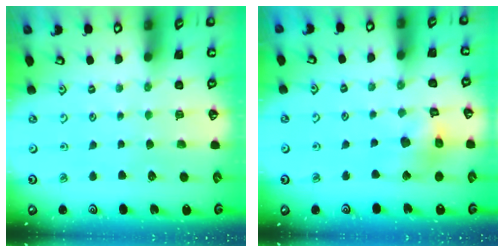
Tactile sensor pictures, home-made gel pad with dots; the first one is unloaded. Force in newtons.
{"total": 12.9, "press": 12.8, "slide": 1.8}